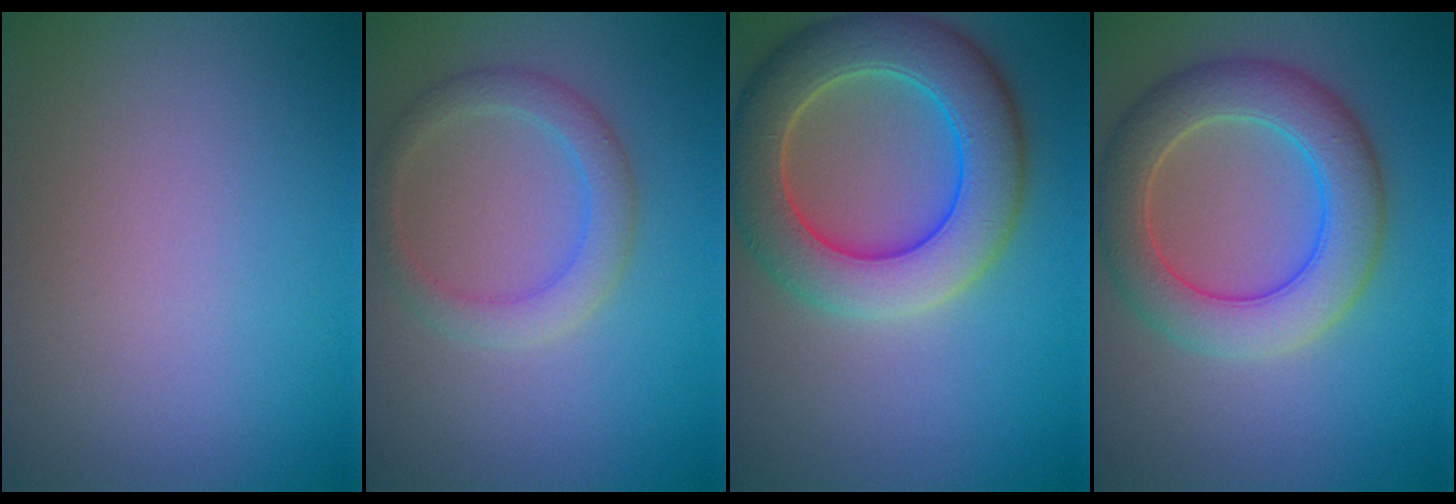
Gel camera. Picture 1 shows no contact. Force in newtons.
{"total": 2.9, "press": 2.9, "slide": 0.3}
{"total": 8.9, "press": 8.8, "slide": 0.4}
{"total": 6.9, "press": 6.9, "slide": 0.5}